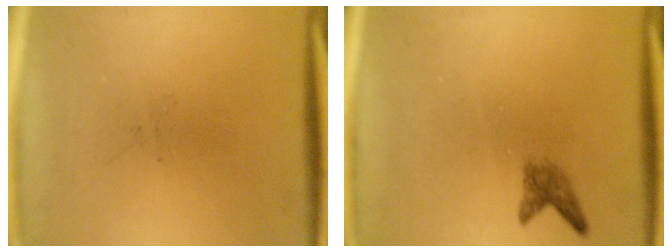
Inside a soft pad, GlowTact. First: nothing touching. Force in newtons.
{"total": 1.8}